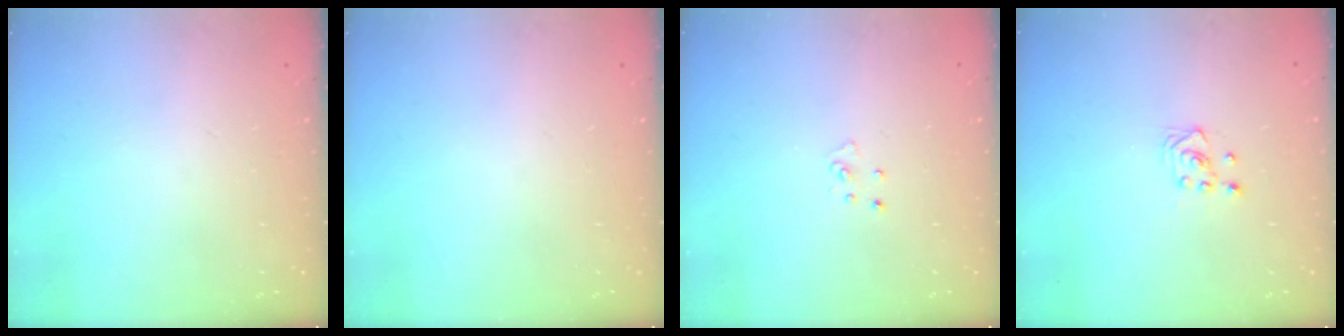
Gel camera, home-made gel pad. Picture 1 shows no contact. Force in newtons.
{"total": 0.0}
{"total": 3.1, "press": 3.1, "slide": 0.2}
{"total": 3.0, "press": 2.6, "slide": 1.5}